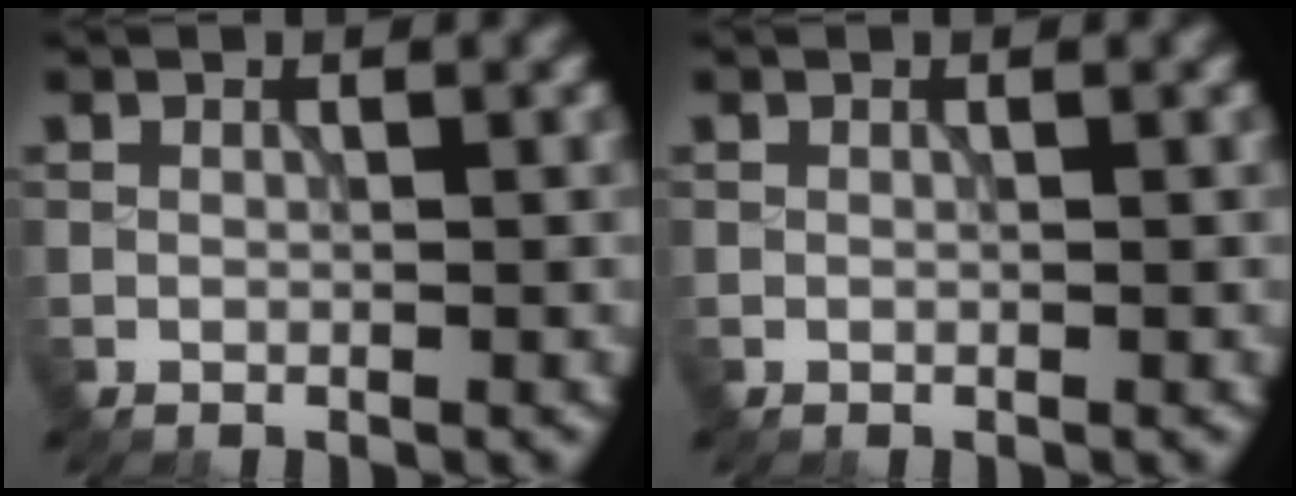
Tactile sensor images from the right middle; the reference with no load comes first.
{"total": 0.0}